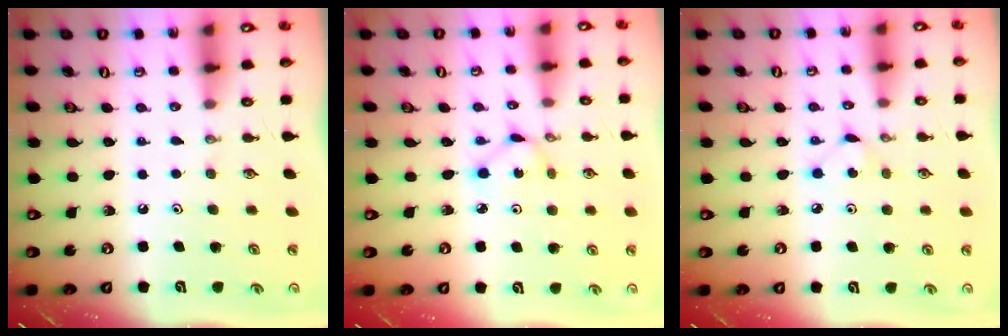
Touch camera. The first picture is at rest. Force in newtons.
{"total": 1.9, "press": 1.9, "slide": 0.1}
{"total": 3.3, "press": 3.3, "slide": 0.5}